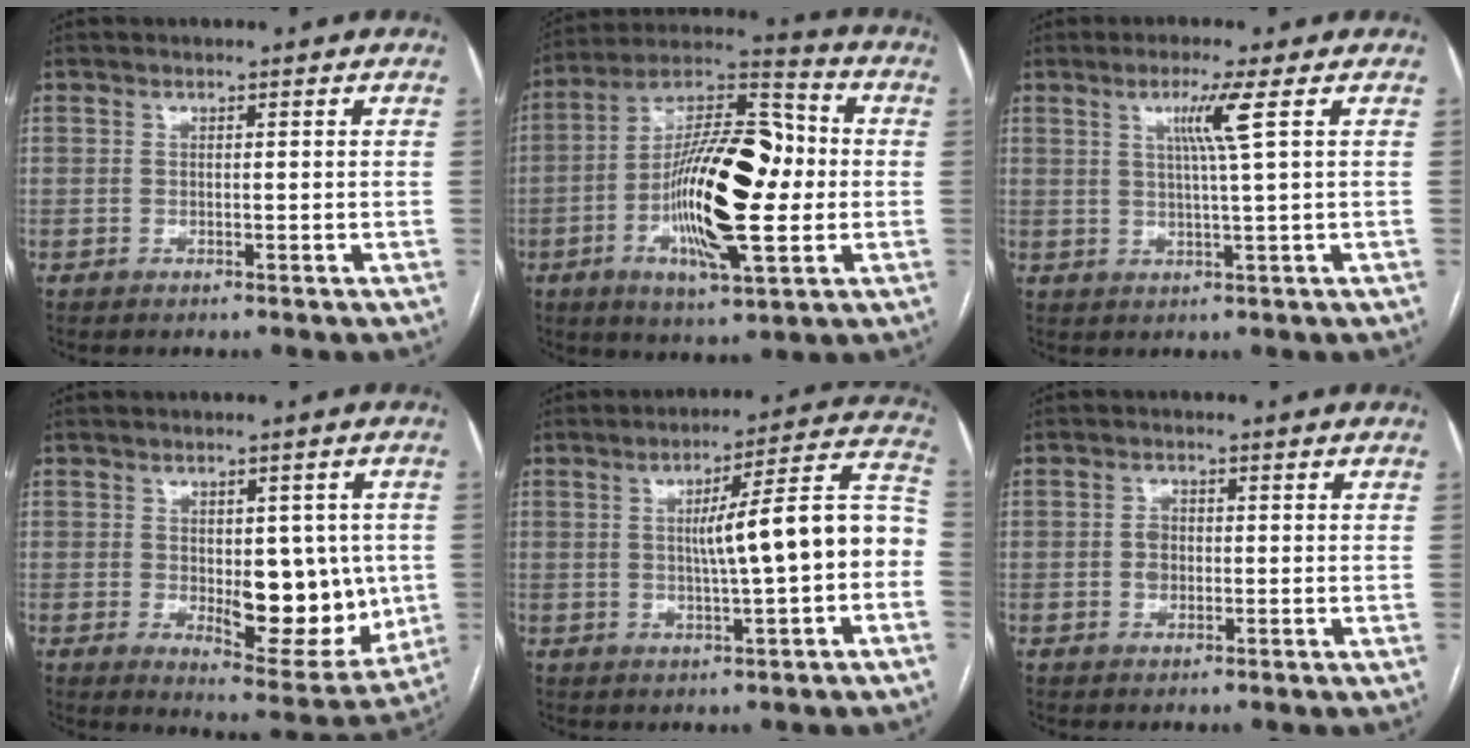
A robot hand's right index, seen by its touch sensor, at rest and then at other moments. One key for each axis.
{"total": 20.4, "fx": -2.3, "fy": 5.9, "fz": 19.4, "tx": -0.350, "ty": 0.017, "tz": -0.041}
{"total": 4.7, "fx": 1.7, "fy": -1.3, "fz": 4.2, "tx": -0.082, "ty": -0.003, "tz": 0.033}
{"total": 12.5, "fx": -0.7, "fy": 5.7, "fz": 11.1, "tx": -0.131, "ty": -0.006, "tz": 0.009}
{"total": 13.2, "fx": -0.9, "fy": 0.9, "fz": 13.1, "tx": -0.176, "ty": 0.037, "tz": -0.011}
{"total": 2.1, "fx": -0.2, "fy": 1.7, "fz": 1.2, "tx": -0.019, "ty": 0.005, "tz": -0.003}